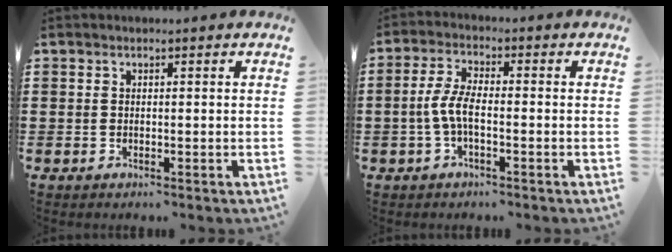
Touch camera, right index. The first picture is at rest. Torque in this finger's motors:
{"motor_torque": [0.95, 0.16, 0.66, 0.17]}